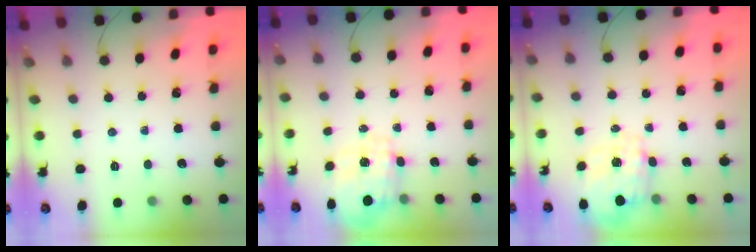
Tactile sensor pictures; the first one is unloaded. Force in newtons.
{"total": 3.4, "press": 3.2, "slide": 1.1}
{"total": 2.9, "press": 2.7, "slide": 1.0}